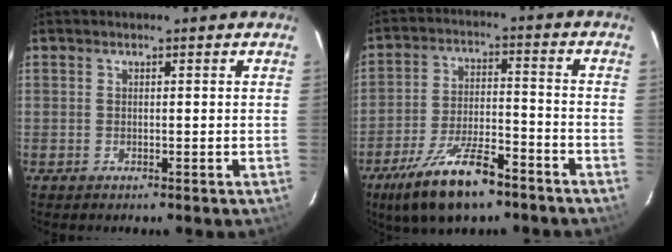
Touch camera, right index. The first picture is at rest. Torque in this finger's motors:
{"motor_torque": [1.11, -1.02, 0.85, 0.18]}